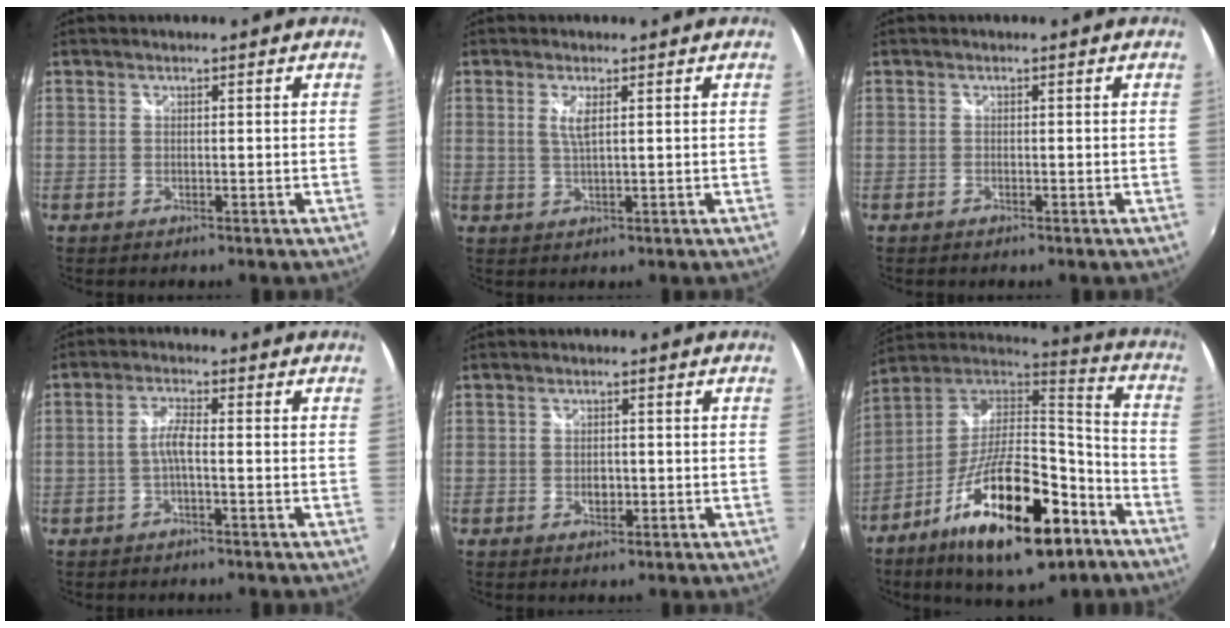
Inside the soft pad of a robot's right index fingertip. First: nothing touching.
{"total": 2.7, "force": [1.0, 0.3, 2.5], "torque": [-0.048, 0.001, 0.019]}
{"total": 0.5, "force": [-0.4, 0.3, 0.1], "torque": [-0.004, -0.003, -0.010]}
{"total": 2.9, "force": [-0.9, 0.2, 2.8], "torque": [-0.061, 0.010, -0.016]}
{"total": 1.8, "force": [-0.5, 1.3, 1.2], "torque": [-0.019, 0.001, -0.007]}
{"total": 25.8, "force": [-13.1, 9.4, 20.2], "torque": [-0.350, -0.014, -0.212]}